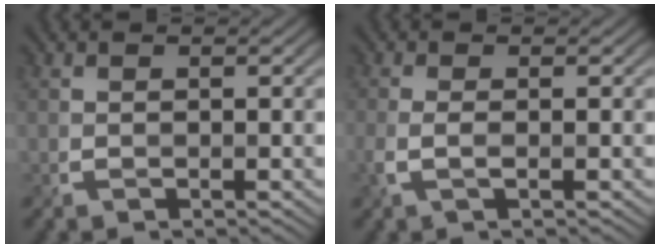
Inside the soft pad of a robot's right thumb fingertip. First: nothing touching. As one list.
[{"total": 1.2, "force": [-0.5, 0.1, 1.1], "torque": [-0.026, 0.000, -0.016]}]